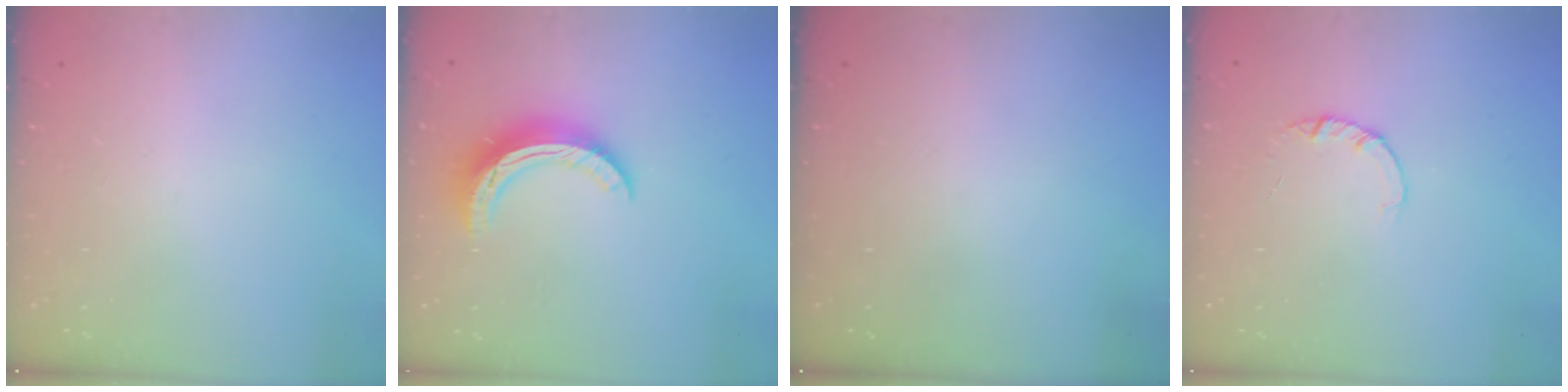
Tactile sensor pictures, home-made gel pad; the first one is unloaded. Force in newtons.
{"total": 10.8, "press": 10.8, "slide": 0.5}
{"total": 0.0}
{"total": 1.4, "press": 1.4, "slide": 0.2}